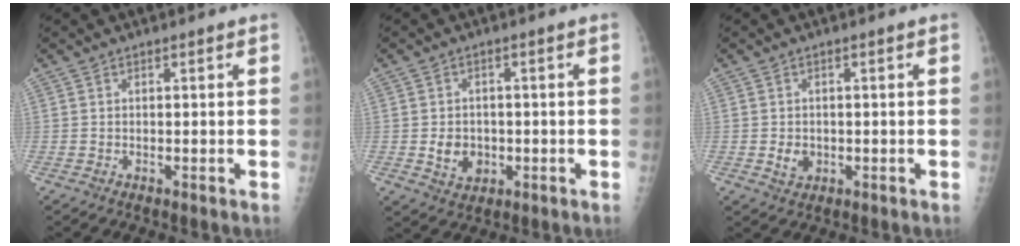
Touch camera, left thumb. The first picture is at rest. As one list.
[{"total": 5.0, "force": [-0.8, 4.1, 2.7], "torque": [-0.026, 0.003, -0.005]}, {"total": 2.7, "force": [-0.4, 2.2, 1.5], "torque": [-0.017, 0.001, -0.001]}]